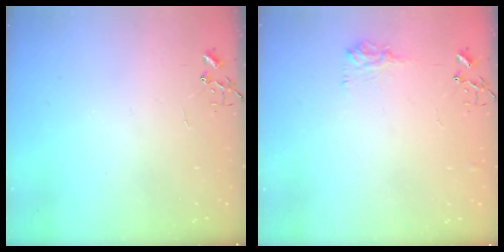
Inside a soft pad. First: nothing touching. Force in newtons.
{"total": 9.0, "press": 9.0, "slide": 0.5}